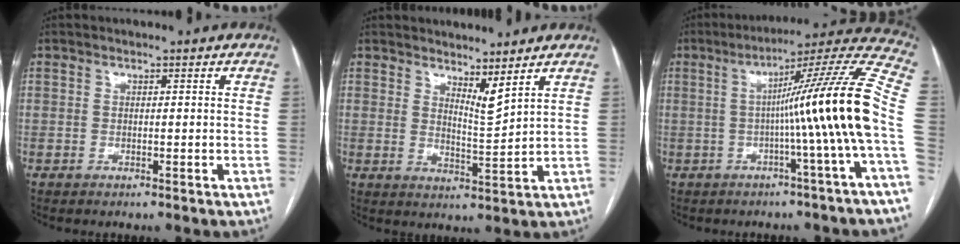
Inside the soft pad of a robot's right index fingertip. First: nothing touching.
{"total": 3.7, "force": [3.0, 0.0, 2.1], "torque": [-0.040, -0.022, 0.060]}
{"total": 16.8, "force": [-1.9, -2.9, 16.5], "torque": [-0.220, 0.015, -0.038]}